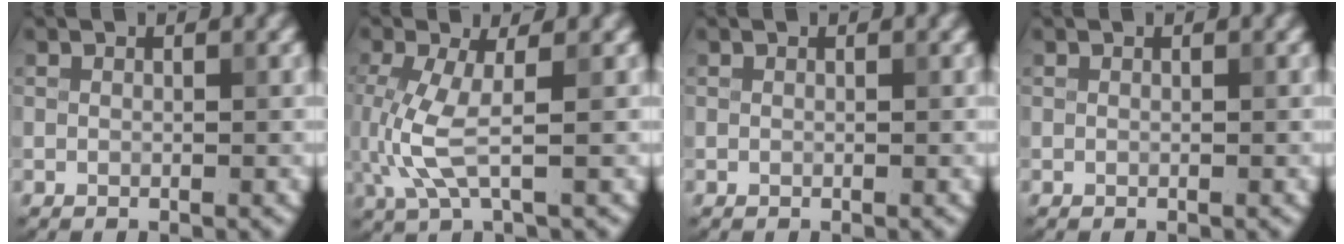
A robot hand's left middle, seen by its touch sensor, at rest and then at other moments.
{"total": 4.3, "force": [-0.4, 1.3, 4.1], "torque": [-0.115, -0.011, -0.008]}
{"total": 0.0}
{"total": 0.0}